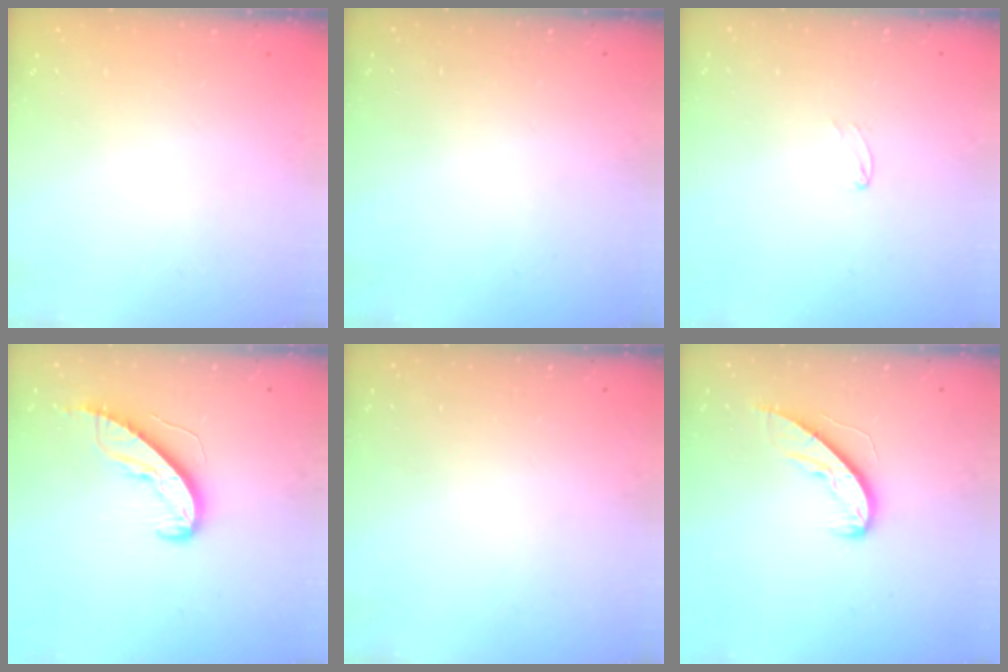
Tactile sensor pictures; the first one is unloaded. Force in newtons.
{"total": 0.0}
{"total": 3.4, "press": 3.4, "slide": 0.3}
{"total": 9.0, "press": 9.0, "slide": 0.5}
{"total": 0.0}
{"total": 8.2, "press": 8.2, "slide": 0.4}